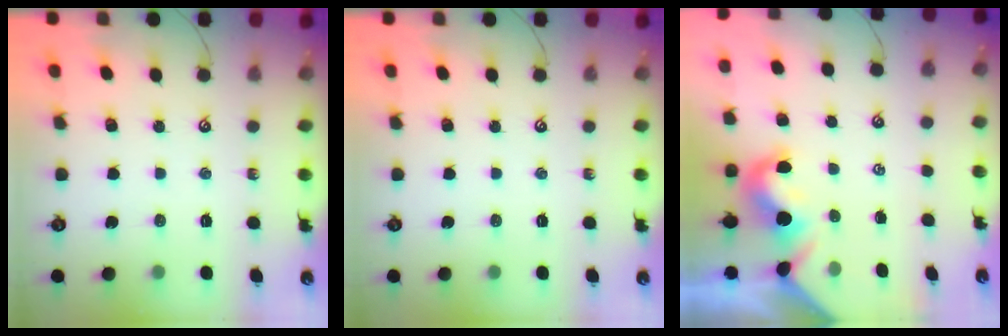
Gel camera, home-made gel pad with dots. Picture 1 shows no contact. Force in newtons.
{"total": 0.0}
{"total": 2.0, "press": 1.9, "slide": 0.5}